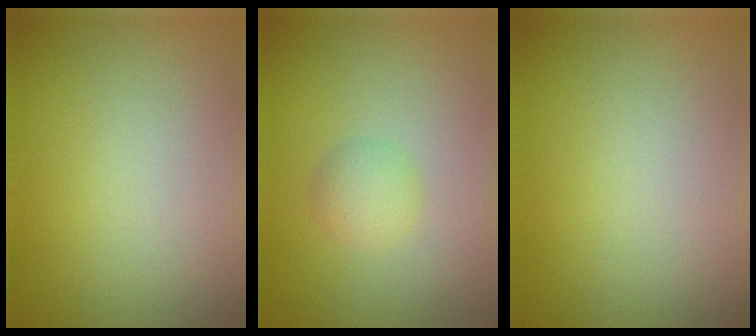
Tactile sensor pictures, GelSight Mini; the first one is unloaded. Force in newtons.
{"total": 1.8, "press": 1.8, "slide": 0.0}
{"total": 0.0}